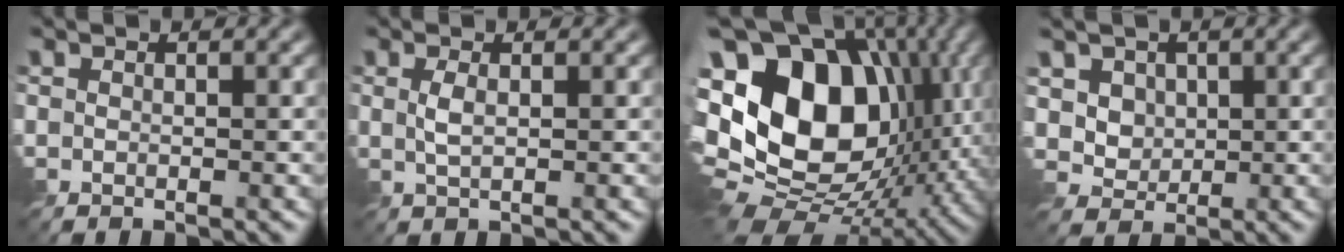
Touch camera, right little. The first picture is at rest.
{"total": 1.4, "force": [0.1, 0.3, 1.3], "torque": [-0.035, 0.001, 0.002]}
{"total": 19.1, "force": [1.7, 13.3, 13.6], "torque": [-0.254, 0.013, 0.045]}
{"total": 3.7, "force": [1.4, 3.0, 1.6], "torque": [-0.054, -0.004, 0.038]}